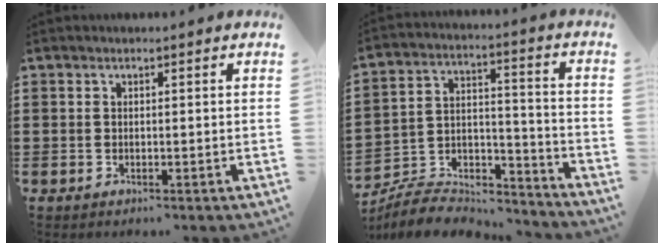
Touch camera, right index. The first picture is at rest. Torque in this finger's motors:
{"motor_torque": [-0.80, 0.85, -1.05, -0.21]}